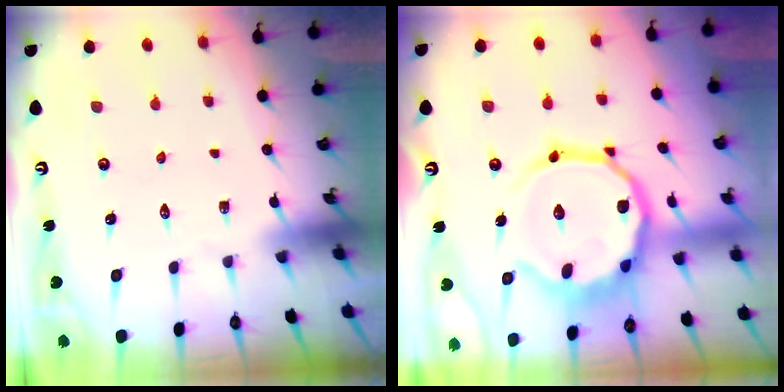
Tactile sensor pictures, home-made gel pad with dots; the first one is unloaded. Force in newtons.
{"total": 18.2, "press": 18.0, "slide": 2.7}